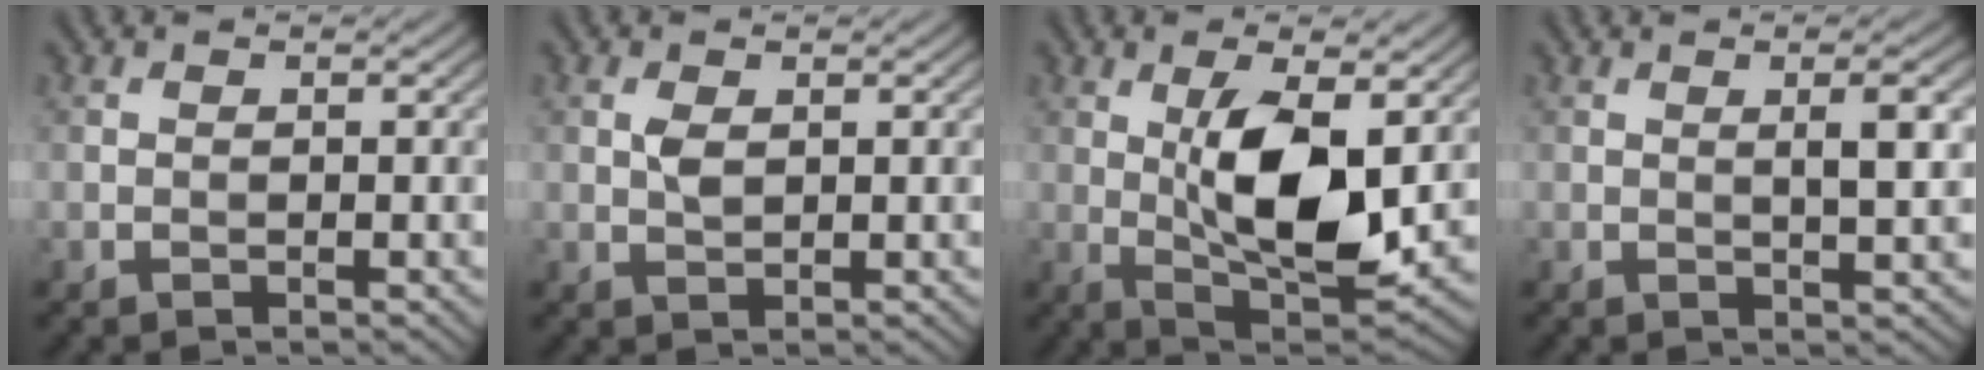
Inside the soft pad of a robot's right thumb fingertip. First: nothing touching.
{"total": 1.8, "force": [0.5, 0.9, 1.4], "torque": [-0.034, -0.001, 0.011]}
{"total": 10.7, "force": [1.1, 4.4, 9.8], "torque": [-0.179, -0.009, 0.027]}
{"total": 3.6, "force": [0.8, 0.6, 3.4], "torque": [-0.059, 0.004, 0.014]}